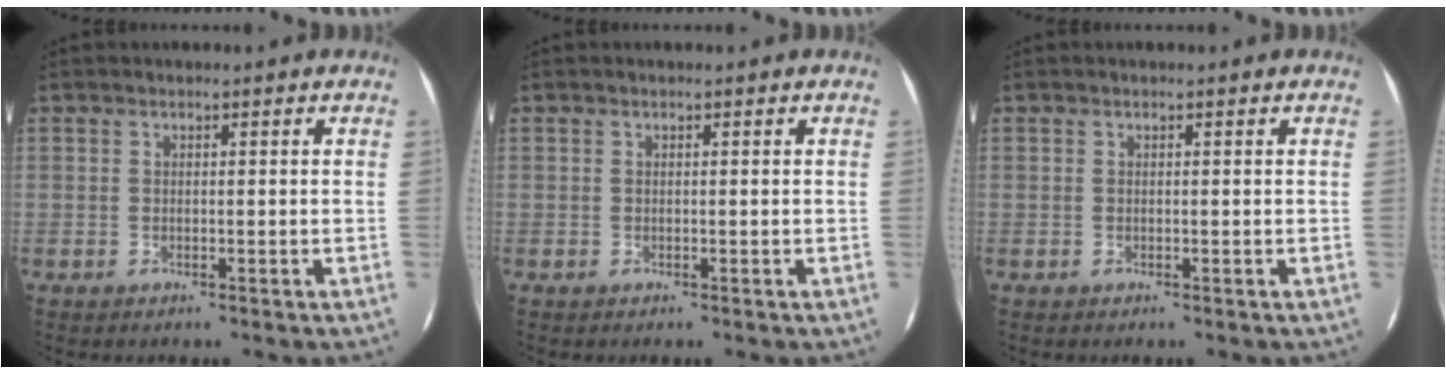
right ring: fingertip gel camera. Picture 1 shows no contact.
{"total": 0.0}
{"total": 0.0}